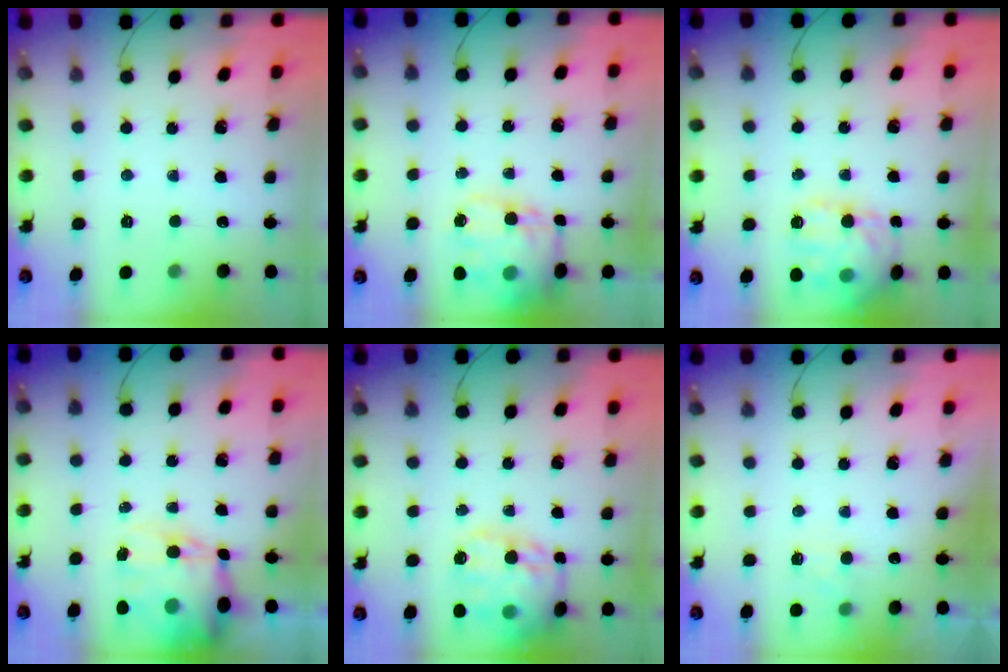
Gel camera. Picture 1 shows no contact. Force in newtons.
{"total": 16.4, "press": 16.0, "slide": 3.7}
{"total": 17.6, "press": 17.5, "slide": 1.3}
{"total": 15.0, "press": 14.6, "slide": 3.4}
{"total": 21.1, "press": 20.9, "slide": 2.9}
{"total": 6.5, "press": 6.2, "slide": 1.9}